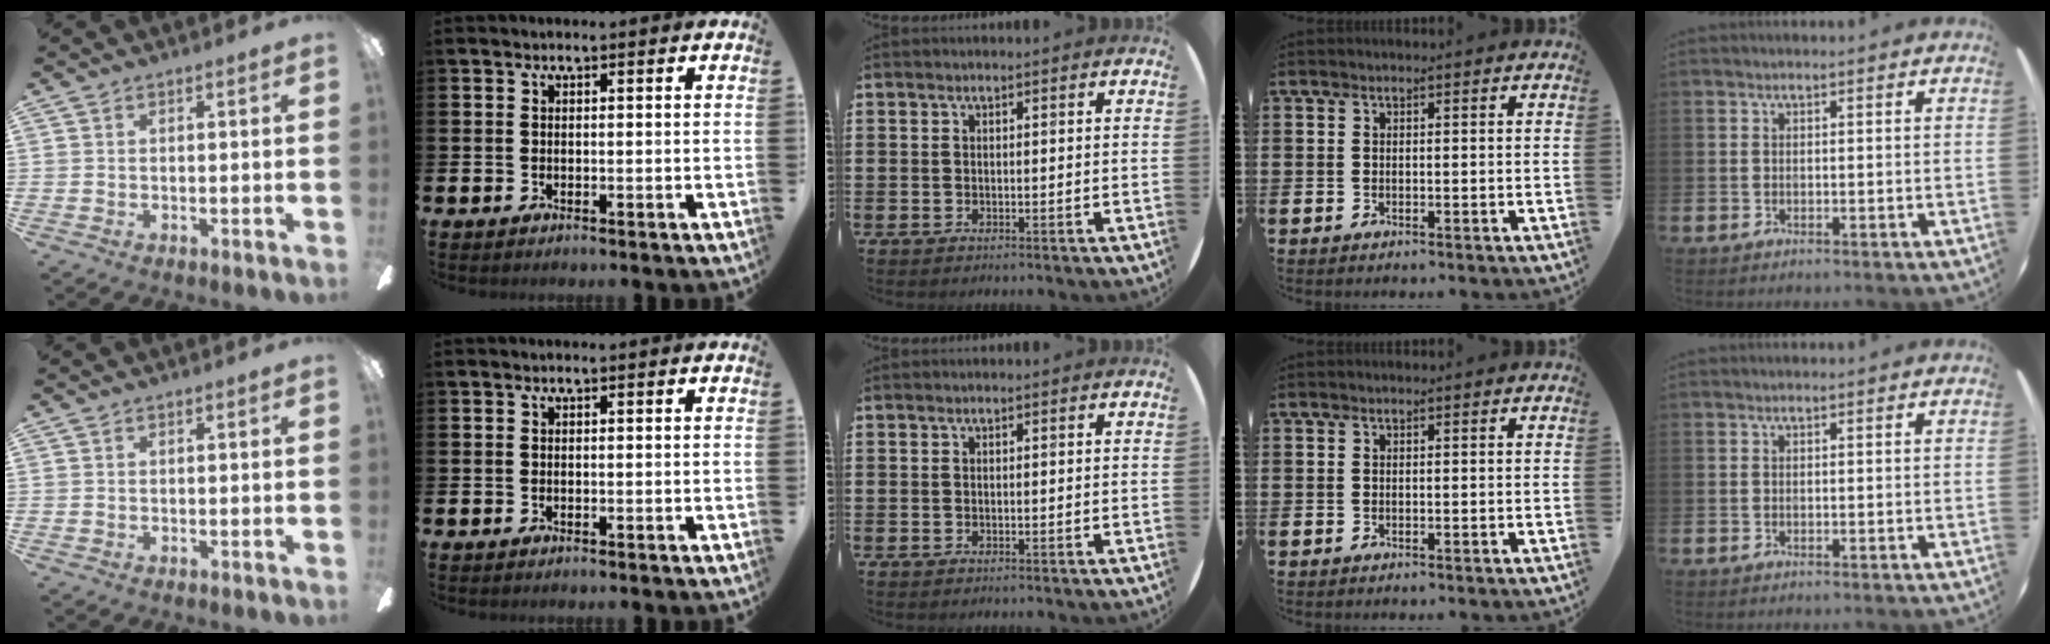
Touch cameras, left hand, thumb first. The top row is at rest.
{}